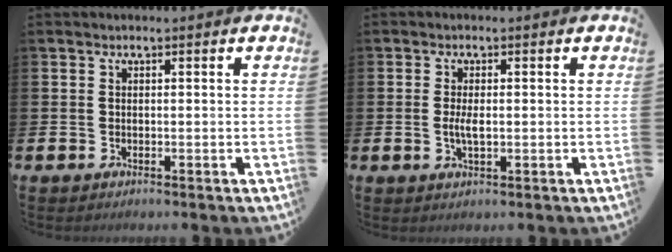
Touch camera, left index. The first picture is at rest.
{"total": 2.5, "force": [0.0, 1.0, 2.3], "torque": [-0.037, -0.002, -0.003]}